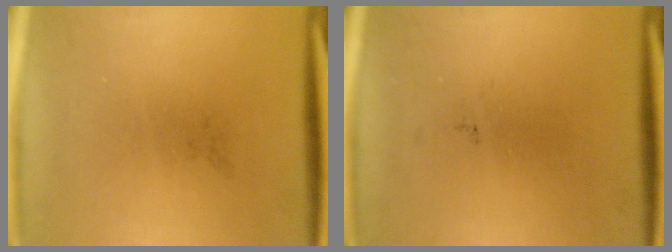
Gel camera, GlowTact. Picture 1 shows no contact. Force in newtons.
{"total": 0.0}